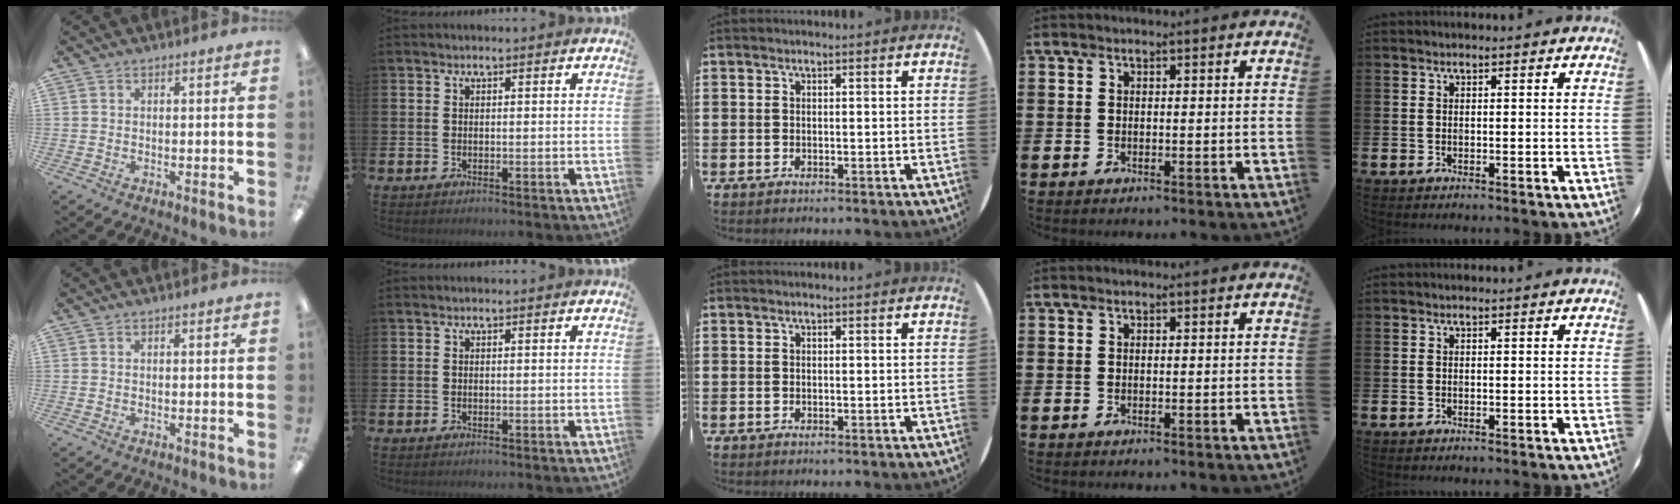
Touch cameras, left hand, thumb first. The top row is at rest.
{}